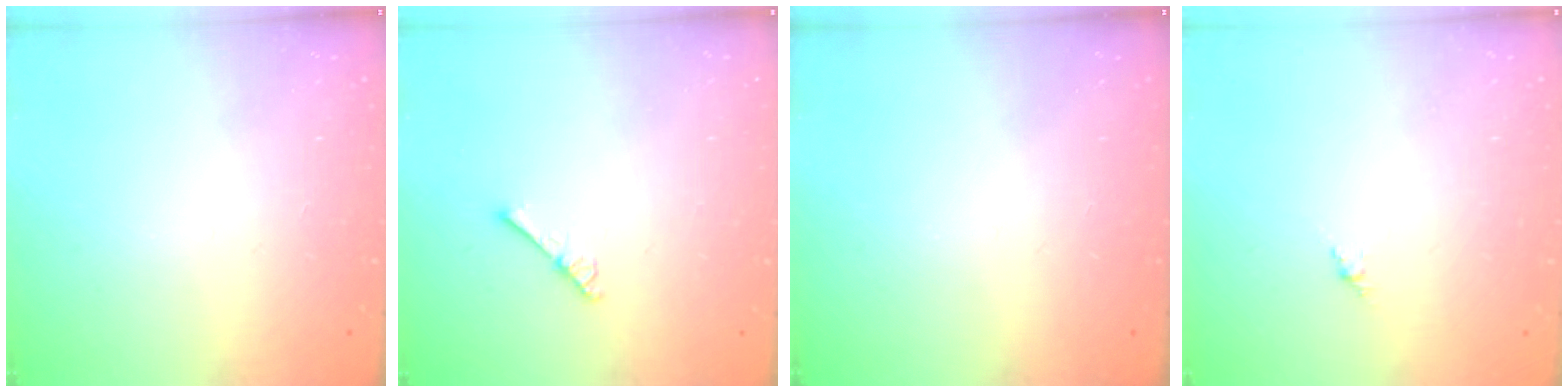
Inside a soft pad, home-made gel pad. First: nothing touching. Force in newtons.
{"total": 2.6, "press": 2.6, "slide": 0.3}
{"total": 0.0}
{"total": 1.5, "press": 1.4, "slide": 0.6}